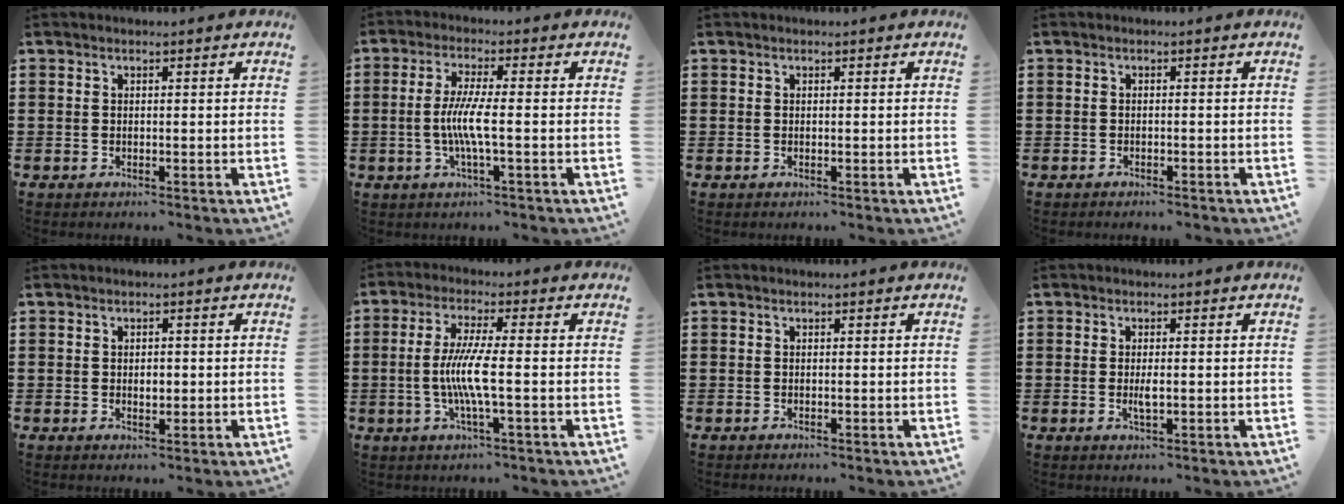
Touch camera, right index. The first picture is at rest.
{"total": 5.6, "force": [-0.9, 0.3, 5.5], "torque": [-0.121, -0.011, -0.027]}
{"total": 0.0}
{"total": 0.6, "force": [-0.5, 0.1, 0.1], "torque": [-0.004, -0.001, -0.011]}
{"total": 1.6, "force": [0.0, 0.9, 1.3], "torque": [-0.018, 0.002, -0.003]}
{"total": 7.0, "force": [-1.1, 0.4, 6.9], "torque": [-0.142, -0.013, -0.030]}
{"total": 0.0}
{"total": 1.8, "force": [-0.1, 0.6, 1.7], "torque": [-0.039, -0.003, -0.005]}